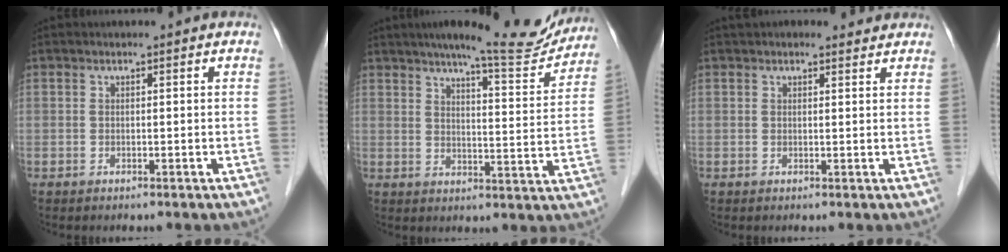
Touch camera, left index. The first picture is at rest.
{"total": 14.2, "force": [12.8, 1.2, 6.1], "torque": [-0.079, -0.020, 0.162]}
{"total": 3.3, "force": [3.0, 1.1, 0.6], "torque": [-0.004, 0.016, 0.034]}